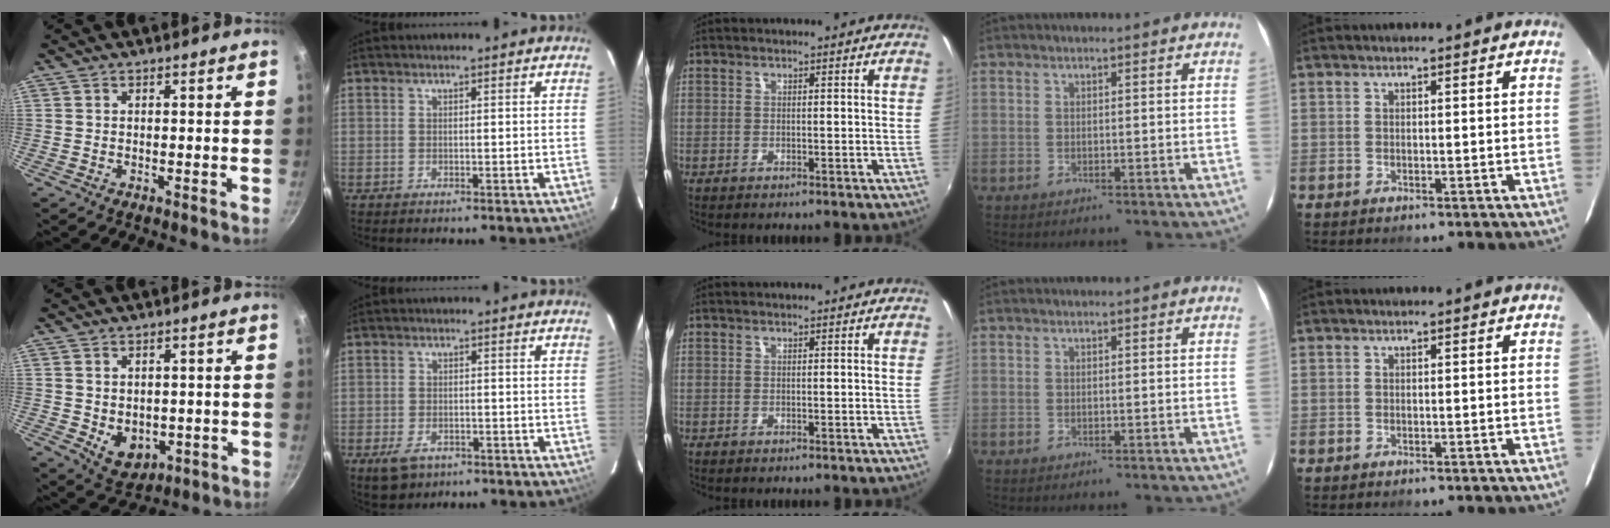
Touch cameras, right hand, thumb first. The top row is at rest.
{"thumb": {"total": 6.4, "force": [-0.5, 4.9, 4.1], "torque": [-0.044, -0.009, 0.010]}, "index": {"total": 5.5, "force": [-3.2, 3.3, 2.9], "torque": [-0.071, -0.009, -0.050]}}